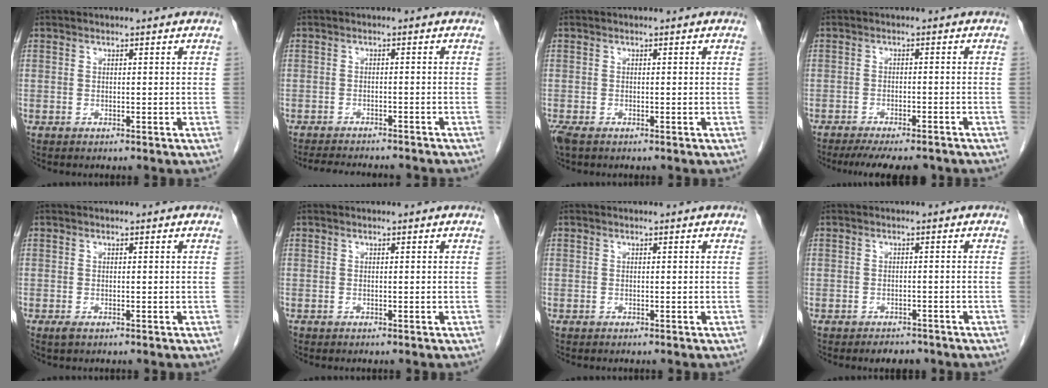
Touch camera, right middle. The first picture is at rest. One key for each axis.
{"total": 10.8, "fx": -9.8, "fy": 1.8, "fz": 4.2, "tx": -0.061, "ty": -0.011, "tz": -0.124}
{"total": 2.8, "fx": -1.9, "fy": 1.1, "fz": 1.7, "tx": -0.044, "ty": -0.011, "tz": -0.032}
{"total": 10.6, "fx": -9.2, "fy": 2.1, "fz": 4.9, "tx": -0.069, "ty": -0.010, "tz": -0.122}
{"total": 0.9, "fx": -0.5, "fy": 0.3, "fz": 0.6, "tx": -0.014, "ty": -0.002, "tz": -0.006}
{"total": 0.0}
{"total": 0.0}
{"total": 2.9, "fx": -2.3, "fy": 1.4, "fz": 0.9, "tx": -0.013, "ty": 0.001, "tz": -0.028}